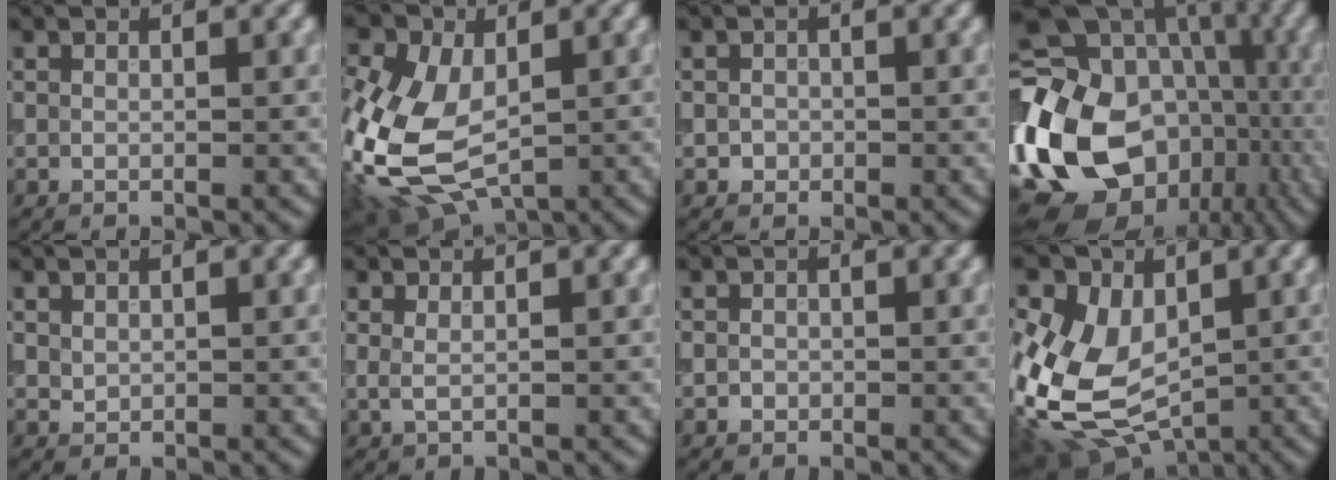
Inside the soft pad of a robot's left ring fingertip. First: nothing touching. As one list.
[{"total": 12.0, "force": [-2.0, 7.4, 9.2], "torque": [-0.233, -0.010, -0.044]}, {"total": 1.0, "force": [-0.3, 0.9, 0.2], "torque": [0.001, -0.004, -0.008]}, {"total": 21.1, "force": [-4.6, 16.0, 13.1], "torque": [-0.271, -0.014, -0.066]}, {"total": 0.6, "force": [0.3, 0.4, 0.2], "torque": [-0.007, -0.002, 0.009]}, {"total": 0.8, "force": [0.3, 0.3, 0.7], "torque": [-0.019, -0.003, 0.007]}, {"total": 0.6, "force": [-0.3, 0.6, 0.1], "torque": [0.003, -0.003, -0.008]}, {"total": 12.0, "force": [-0.9, 8.6, 8.4], "torque": [-0.183, -0.023, -0.008]}]